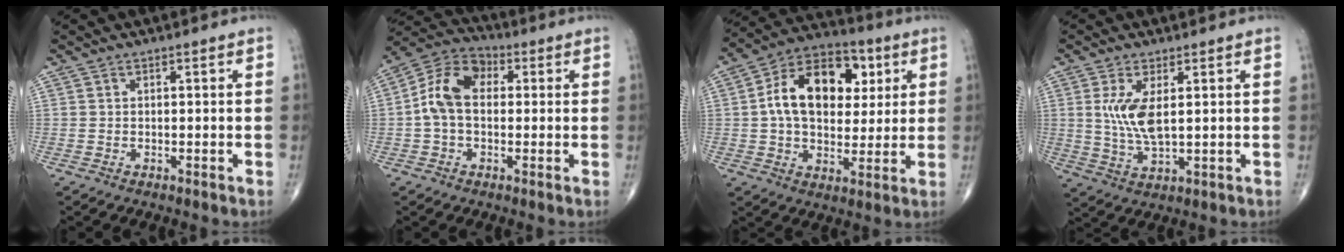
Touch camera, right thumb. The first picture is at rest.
{"total": 10.4, "force": [0.6, 7.0, 7.7], "torque": [-0.142, 0.032, 0.000]}
{"total": 17.7, "force": [3.6, 11.6, 12.8], "torque": [-0.173, 0.012, 0.053]}
{"total": 7.1, "force": [1.4, 2.7, 6.4], "torque": [-0.138, -0.016, 0.036]}